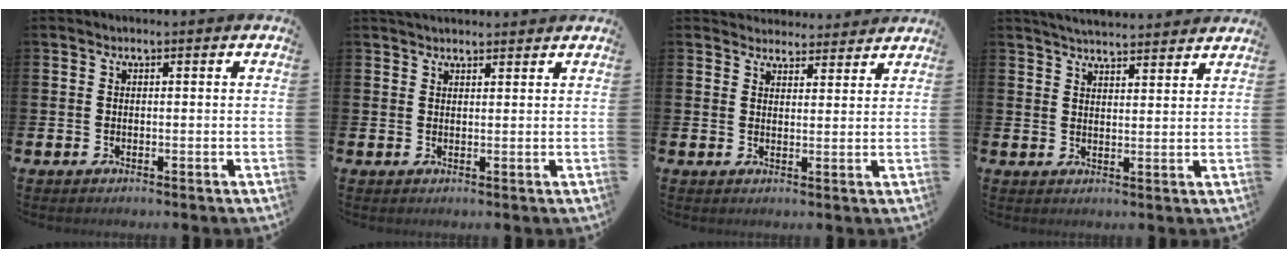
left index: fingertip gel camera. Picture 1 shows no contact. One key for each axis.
{"total": 2.2, "fx": 2.1, "fy": 0.5, "fz": 0.3, "tx": 0.001, "ty": -0.006, "tz": 0.037}
{"total": 3.7, "fx": 3.6, "fy": 0.9, "fz": -0.2, "tx": 0.006, "ty": -0.024, "tz": 0.064}
{"total": 4.4, "fx": 4.4, "fy": 0.0, "fz": 0.3, "tx": -0.013, "ty": -0.028, "tz": 0.079}